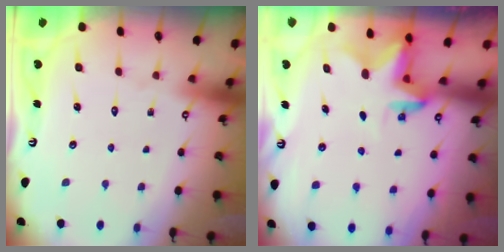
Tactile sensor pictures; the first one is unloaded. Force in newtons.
{"total": 2.5, "press": 2.5, "slide": 0.5}